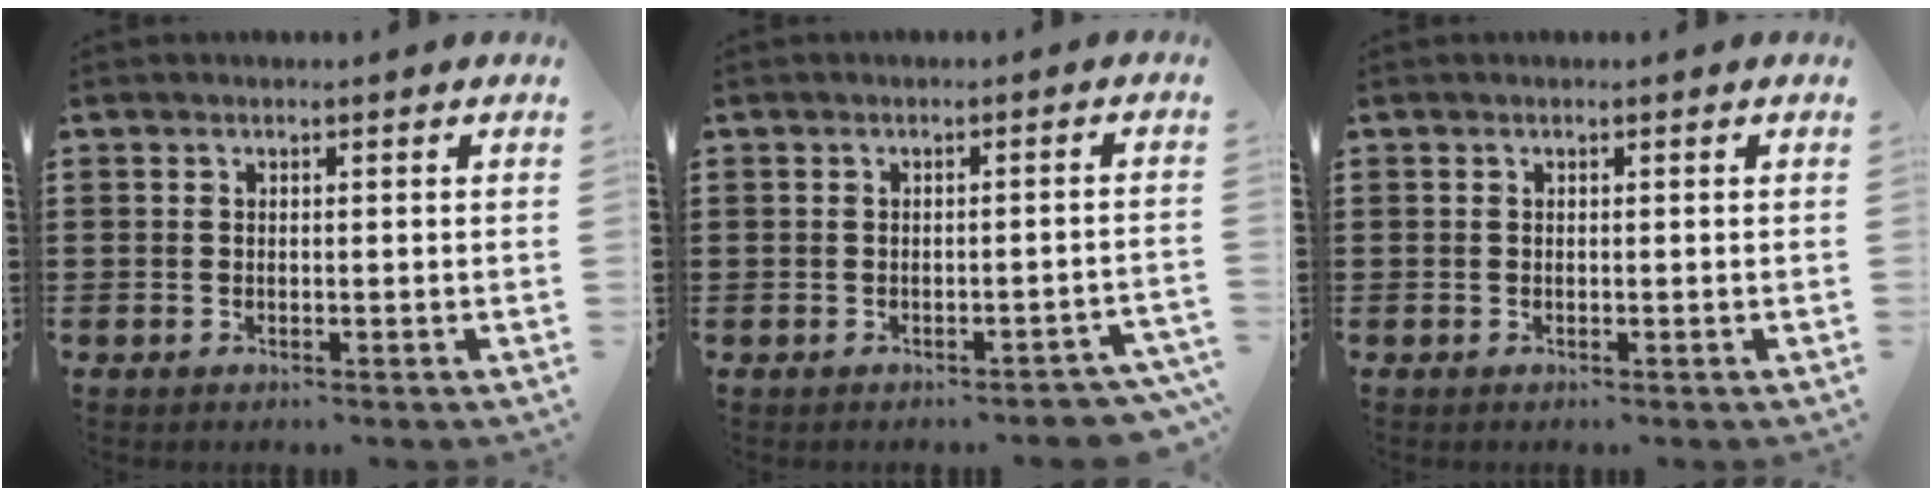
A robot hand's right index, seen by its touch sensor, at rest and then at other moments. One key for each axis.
{"total": 1.8, "fx": -1.7, "fy": 0.4, "fz": 0.5, "tx": -0.013, "ty": 0.001, "tz": -0.038}
{"total": 0.0}